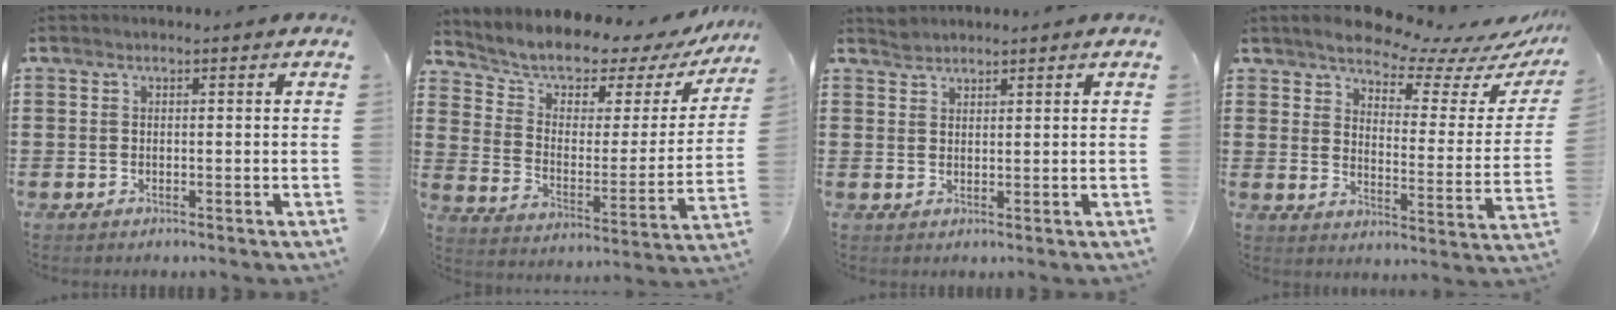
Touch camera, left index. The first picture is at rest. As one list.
[{"total": 4.4, "force": [3.7, 2.2, 1.0], "torque": [-0.050, -0.036, 0.057]}, {"total": 1.6, "force": [1.6, 0.3, 0.0], "torque": [-0.004, 0.000, 0.031]}, {"total": 6.9, "force": [6.4, 0.8, 2.2], "torque": [-0.059, -0.048, 0.109]}]